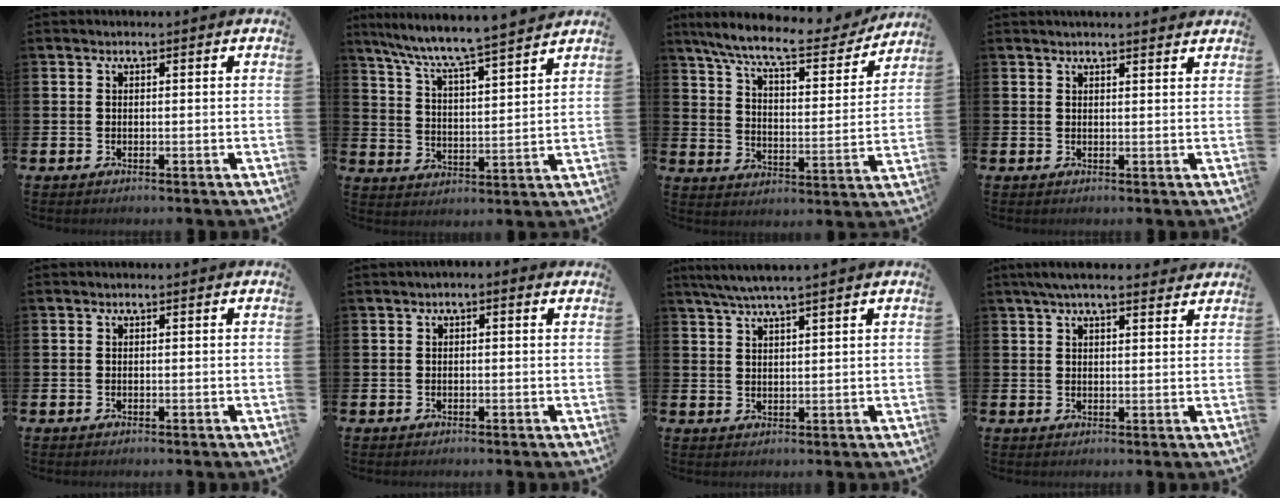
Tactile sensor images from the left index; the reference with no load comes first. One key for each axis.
{"total": 7.9, "fx": 7.4, "fy": -0.1, "fz": 2.5, "tx": -0.081, "ty": -0.057, "tz": 0.128}
{"total": 10.0, "fx": 8.8, "fy": 1.7, "fz": 4.5, "tx": -0.113, "ty": -0.053, "tz": 0.146}
{"total": 1.7, "fx": 1.7, "fy": -0.1, "fz": 0.2, "tx": 0.006, "ty": -0.011, "tz": 0.029}
{"total": 0.0}
{"total": 0.6, "fx": -0.1, "fy": 0.2, "fz": 0.6, "tx": -0.006, "ty": 0.002, "tz": -0.004}
{"total": 3.9, "fx": 3.6, "fy": -0.4, "fz": 1.6, "tx": -0.044, "ty": -0.006, "tz": 0.066}
{"total": 4.4, "fx": 3.9, "fy": 0.7, "fz": 2.0, "tx": -0.041, "ty": -0.008, "tz": 0.068}